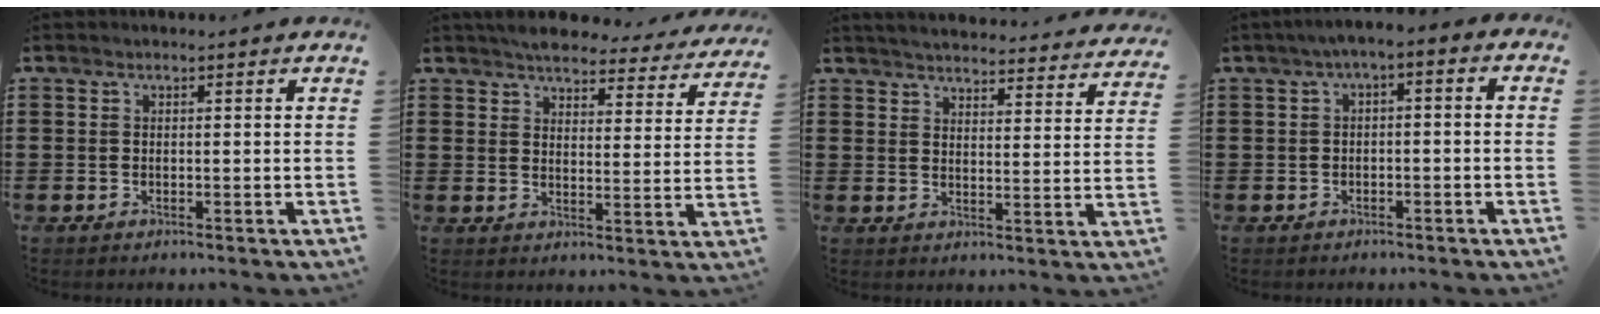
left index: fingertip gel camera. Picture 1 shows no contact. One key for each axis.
{"total": 4.8, "fx": 4.6, "fy": 0.6, "fz": 1.2, "tx": -0.044, "ty": -0.024, "tz": 0.080}
{"total": 3.9, "fx": 3.9, "fy": -0.2, "fz": 0.4, "tx": -0.027, "ty": -0.029, "tz": 0.065}
{"total": 2.9, "fx": -2.4, "fy": 0.6, "fz": 1.4, "tx": -0.033, "ty": 0.002, "tz": -0.056}